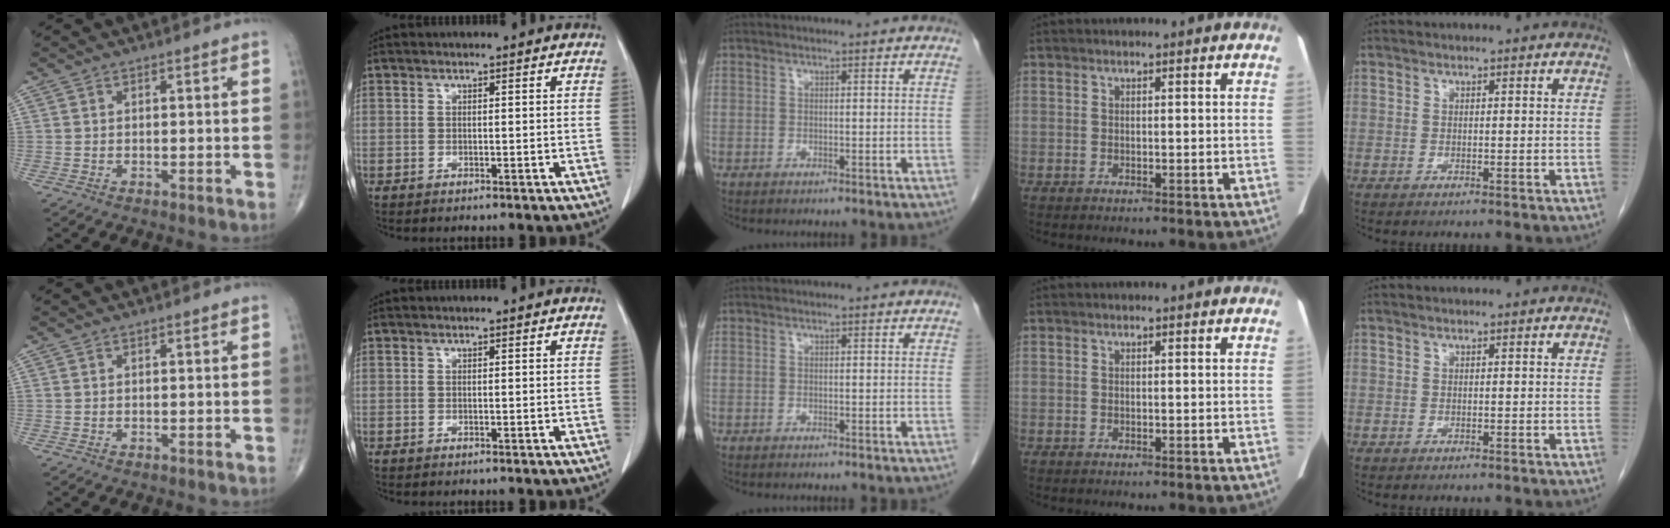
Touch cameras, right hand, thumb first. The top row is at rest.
{}